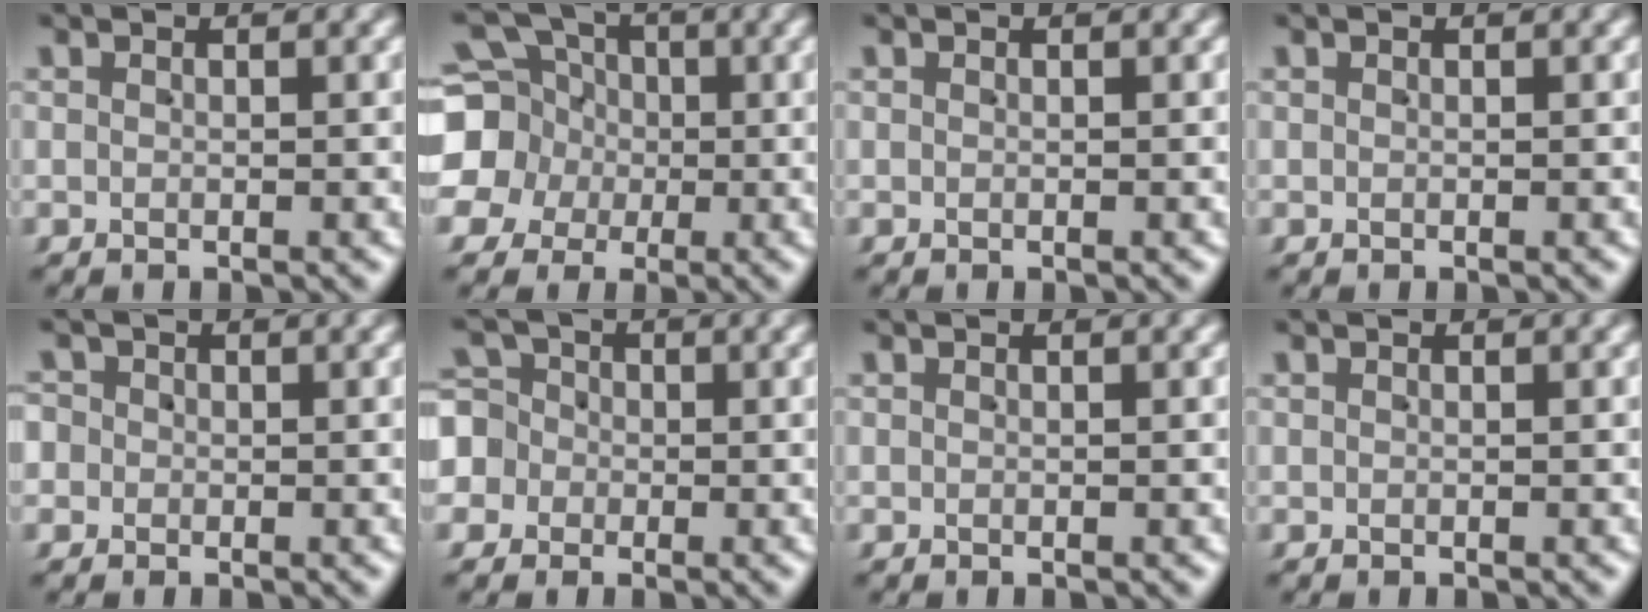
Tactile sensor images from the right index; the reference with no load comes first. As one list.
[{"total": 12.0, "force": [0.3, 11.2, 4.3], "torque": [-0.101, -0.026, -0.005]}, {"total": 0.0}, {"total": 0.0}, {"total": 3.2, "force": [-0.2, 3.1, 0.4], "torque": [-0.012, 0.002, -0.013]}, {"total": 8.0, "force": [-0.2, 7.6, 2.4], "torque": [-0.066, -0.010, -0.013]}, {"total": 0.0}, {"total": 0.0}]